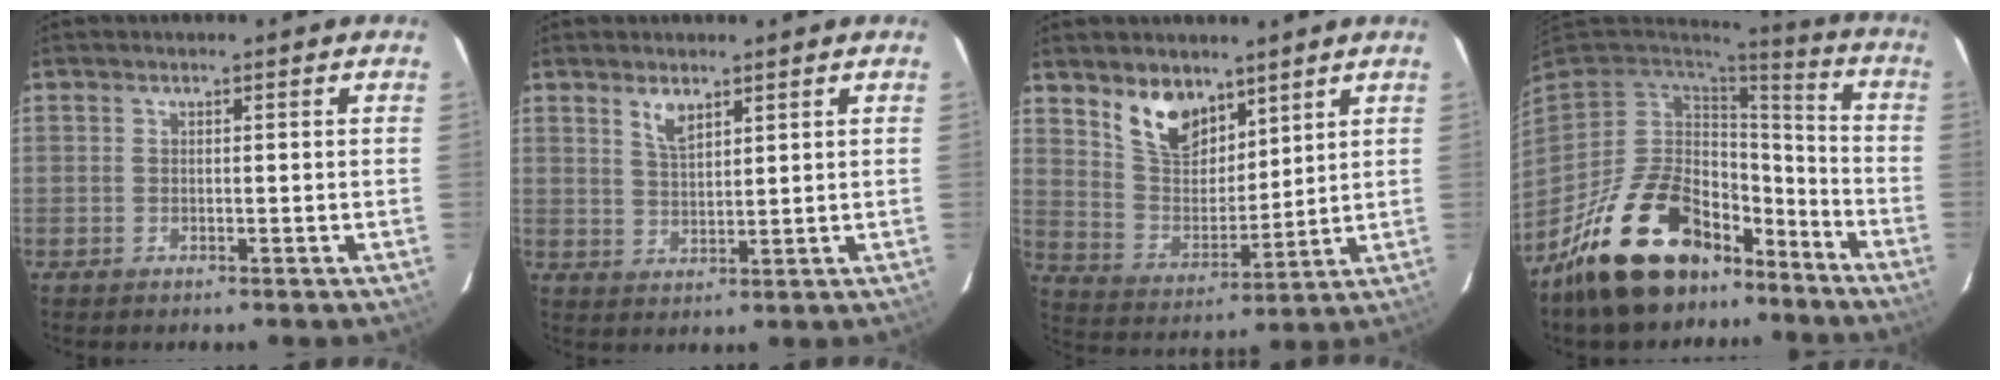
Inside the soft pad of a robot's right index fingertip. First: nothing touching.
{"total": 3.8, "force": [2.6, 1.4, 2.4], "torque": [-0.044, -0.002, 0.050]}
{"total": 10.9, "force": [7.4, 5.9, 5.4], "torque": [-0.101, 0.004, 0.149]}
{"total": 22.2, "force": [-15.0, 11.6, 11.5], "torque": [-0.229, 0.013, -0.224]}